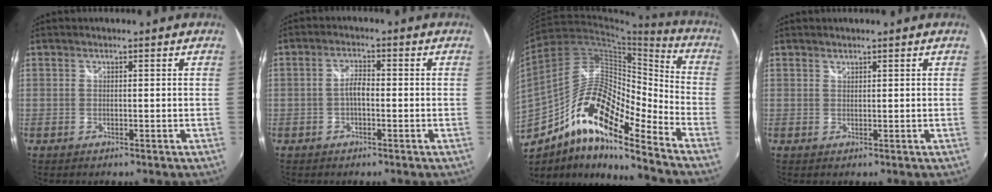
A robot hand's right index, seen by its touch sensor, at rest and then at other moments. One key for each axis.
{"total": 2.6, "fx": -0.7, "fy": 1.1, "fz": 2.3, "tx": -0.046, "ty": 0.007, "tz": -0.016}
{"total": 17.9, "fx": -10.7, "fy": 4.6, "fz": 13.6, "tx": -0.239, "ty": 0.002, "tz": -0.211}
{"total": 0.6, "fx": 0.6, "fy": 0.2, "fz": 0.0, "tx": 0.002, "ty": 0.000, "tz": 0.011}